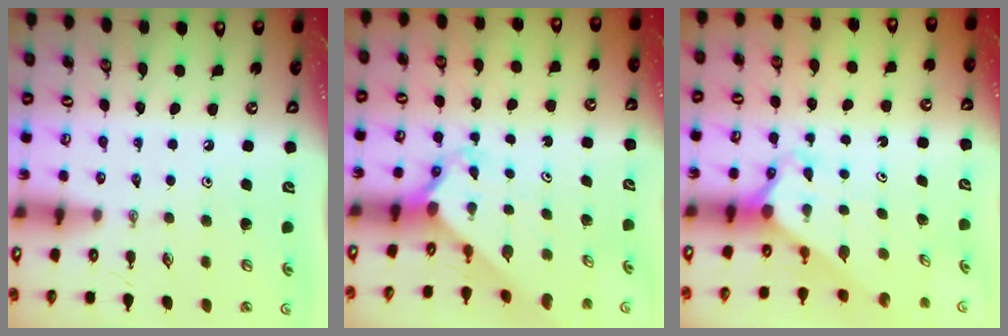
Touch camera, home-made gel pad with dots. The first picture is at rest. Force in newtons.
{"total": 2.3, "press": 2.3, "slide": 0.1}
{"total": 2.7, "press": 2.7, "slide": 0.1}